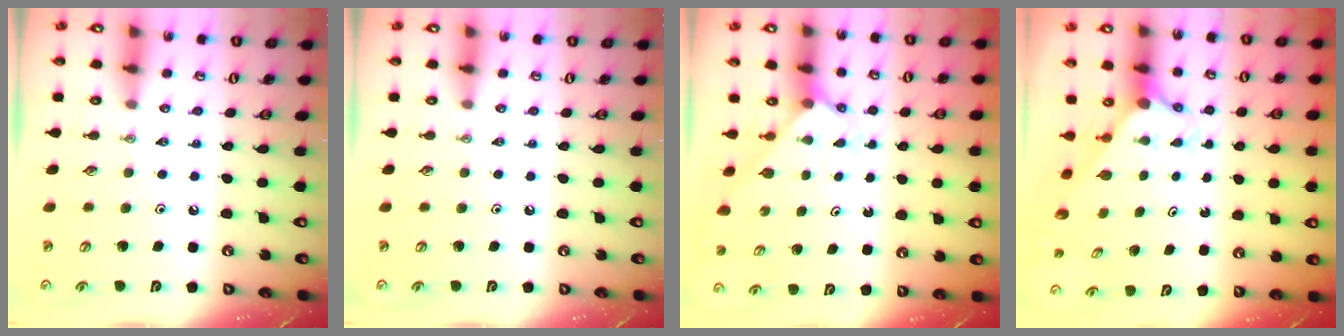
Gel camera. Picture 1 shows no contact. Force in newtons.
{"total": 0.0}
{"total": 2.2, "press": 2.2, "slide": 0.2}
{"total": 2.2, "press": 2.2, "slide": 0.2}